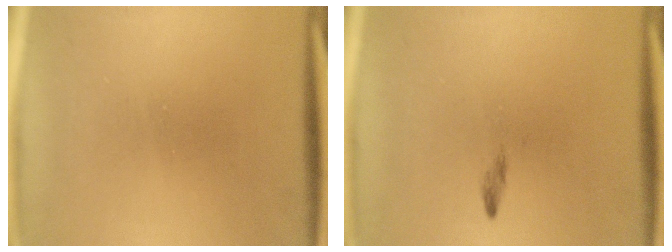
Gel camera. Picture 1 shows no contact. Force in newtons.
{"total": 0.7}